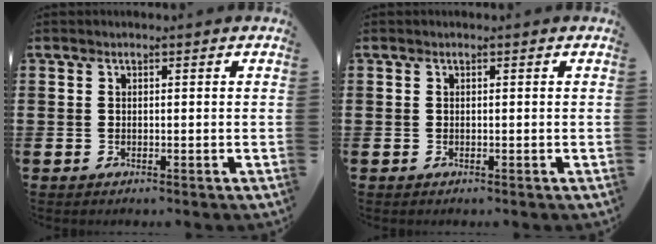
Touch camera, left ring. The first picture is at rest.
{"total": 0.0}